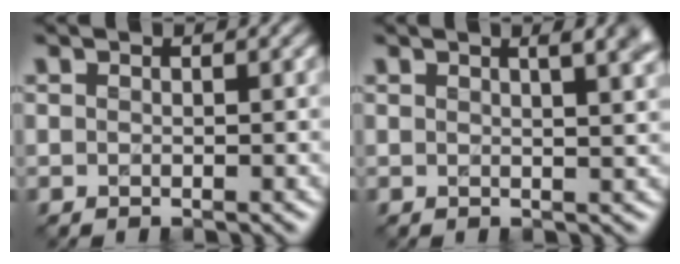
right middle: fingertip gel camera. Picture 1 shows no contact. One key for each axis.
{"total": 4.3, "fx": 2.1, "fy": 1.7, "fz": 3.4, "tx": -0.016, "ty": 0.020, "tz": 0.012}